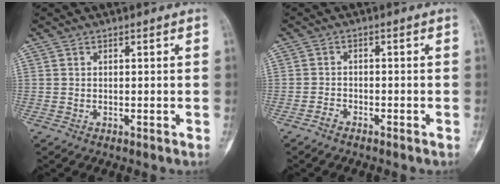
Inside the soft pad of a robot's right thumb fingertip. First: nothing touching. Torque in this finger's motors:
{"motor_torque": [-0.55, -0.36, 0.00, 0.18, 0.08]}